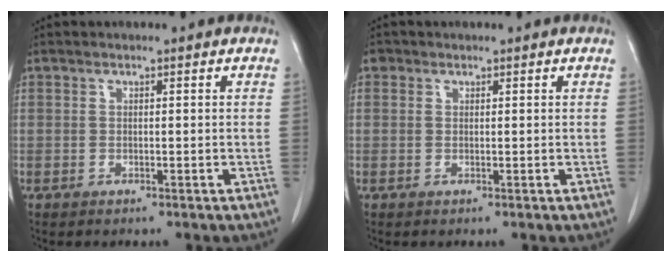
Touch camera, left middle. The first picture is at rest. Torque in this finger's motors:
{"motor_torque": [-0.06, 0.08, -0.06, -0.01]}